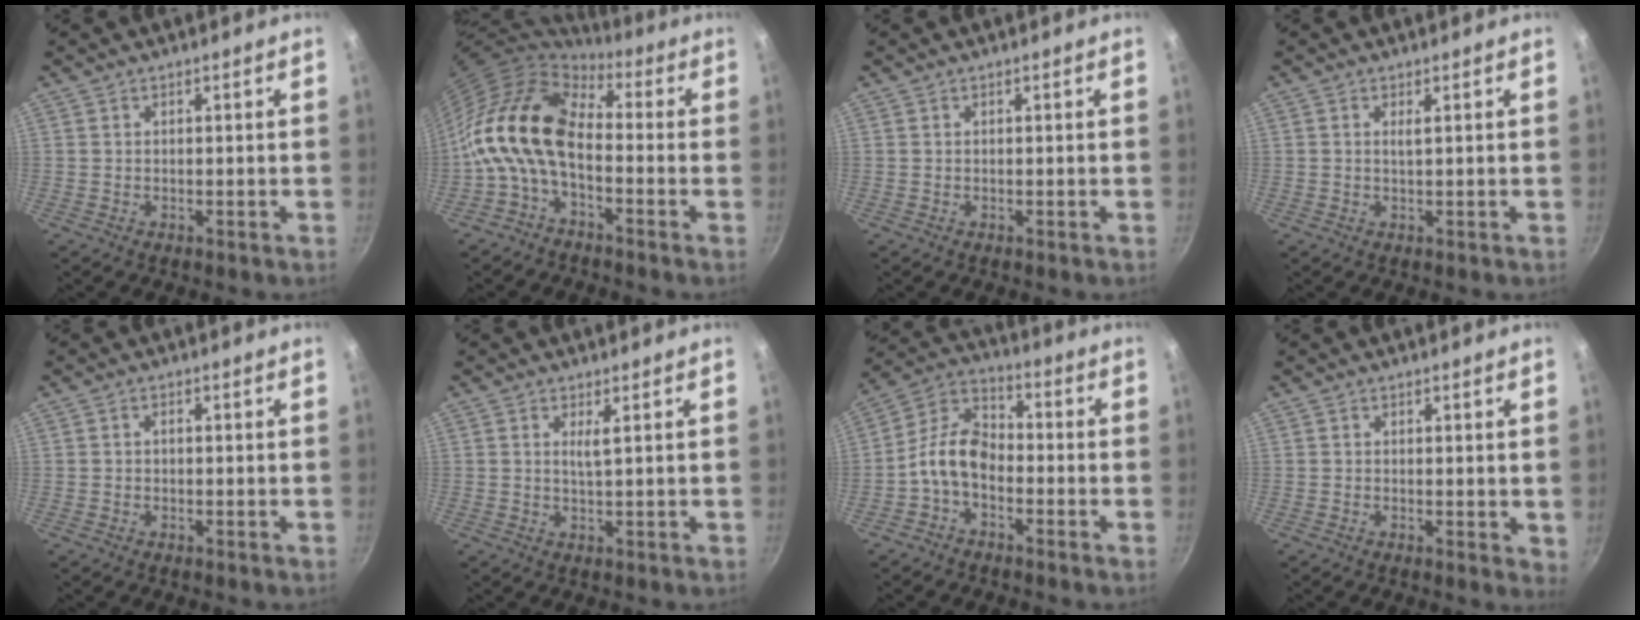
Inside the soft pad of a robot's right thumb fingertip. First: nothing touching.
{"total": 13.4, "force": [-2.2, 7.9, 10.5], "torque": [-0.184, 0.033, -0.061]}
{"total": 0.0}
{"total": 1.0, "force": [0.3, 0.1, 0.9], "torque": [-0.020, 0.000, 0.006]}
{"total": 0.9, "force": [-0.2, 0.7, 0.6], "torque": [-0.010, 0.005, -0.004]}
{"total": 1.9, "force": [0.7, 0.1, 1.8], "torque": [-0.036, -0.003, 0.013]}
{"total": 9.3, "force": [-3.0, 6.0, 6.5], "torque": [-0.109, 0.046, -0.078]}
{"total": 2.2, "force": [0.2, 1.0, 1.9], "torque": [-0.020, -0.005, 0.001]}